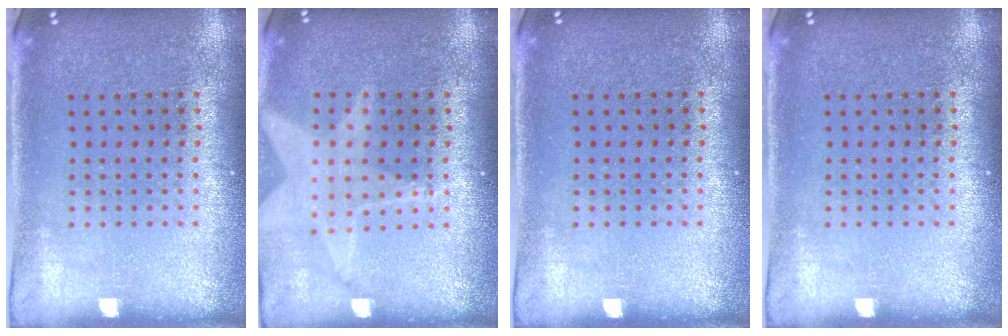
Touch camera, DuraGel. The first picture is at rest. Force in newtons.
{"total": 1.3, "press": 1.3, "slide": 0.1}
{"total": 0.0}
{"total": 0.0}